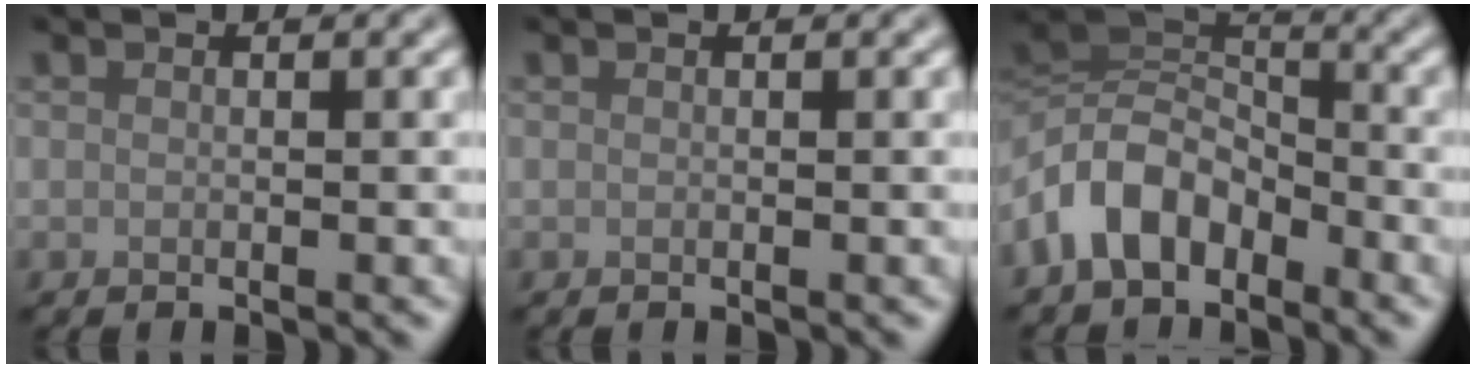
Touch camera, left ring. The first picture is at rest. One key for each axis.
{"total": 0.0}
{"total": 6.7, "fx": -3.6, "fy": 4.2, "fz": 3.8, "tx": -0.071, "ty": 0.009, "tz": -0.084}